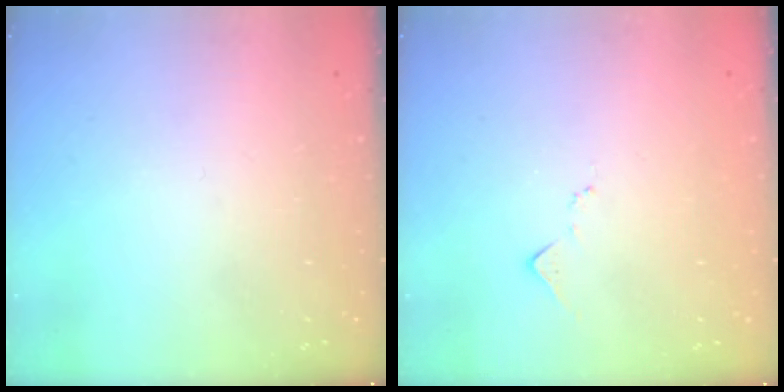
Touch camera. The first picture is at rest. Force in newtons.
{"total": 7.2, "press": 7.2, "slide": 0.3}